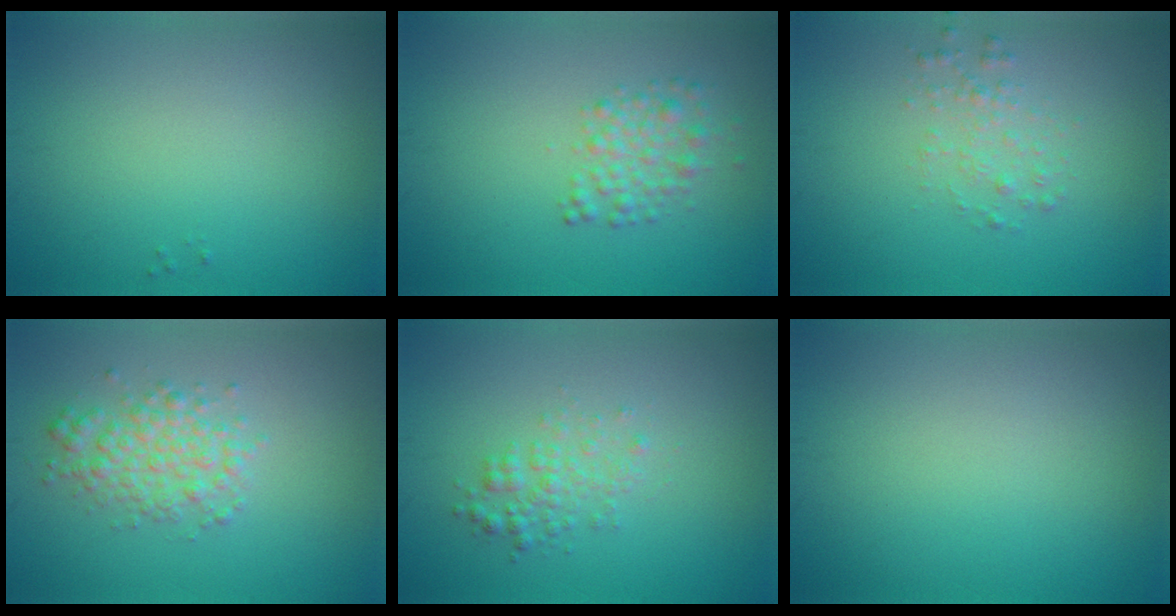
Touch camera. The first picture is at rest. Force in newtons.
{"total": 2.3, "press": 2.3, "slide": 0.0}
{"total": 1.6, "press": 1.6, "slide": 0.1}
{"total": 3.2, "press": 3.2, "slide": 0.1}
{"total": 2.0, "press": 2.0, "slide": 0.1}
{"total": 0.0}